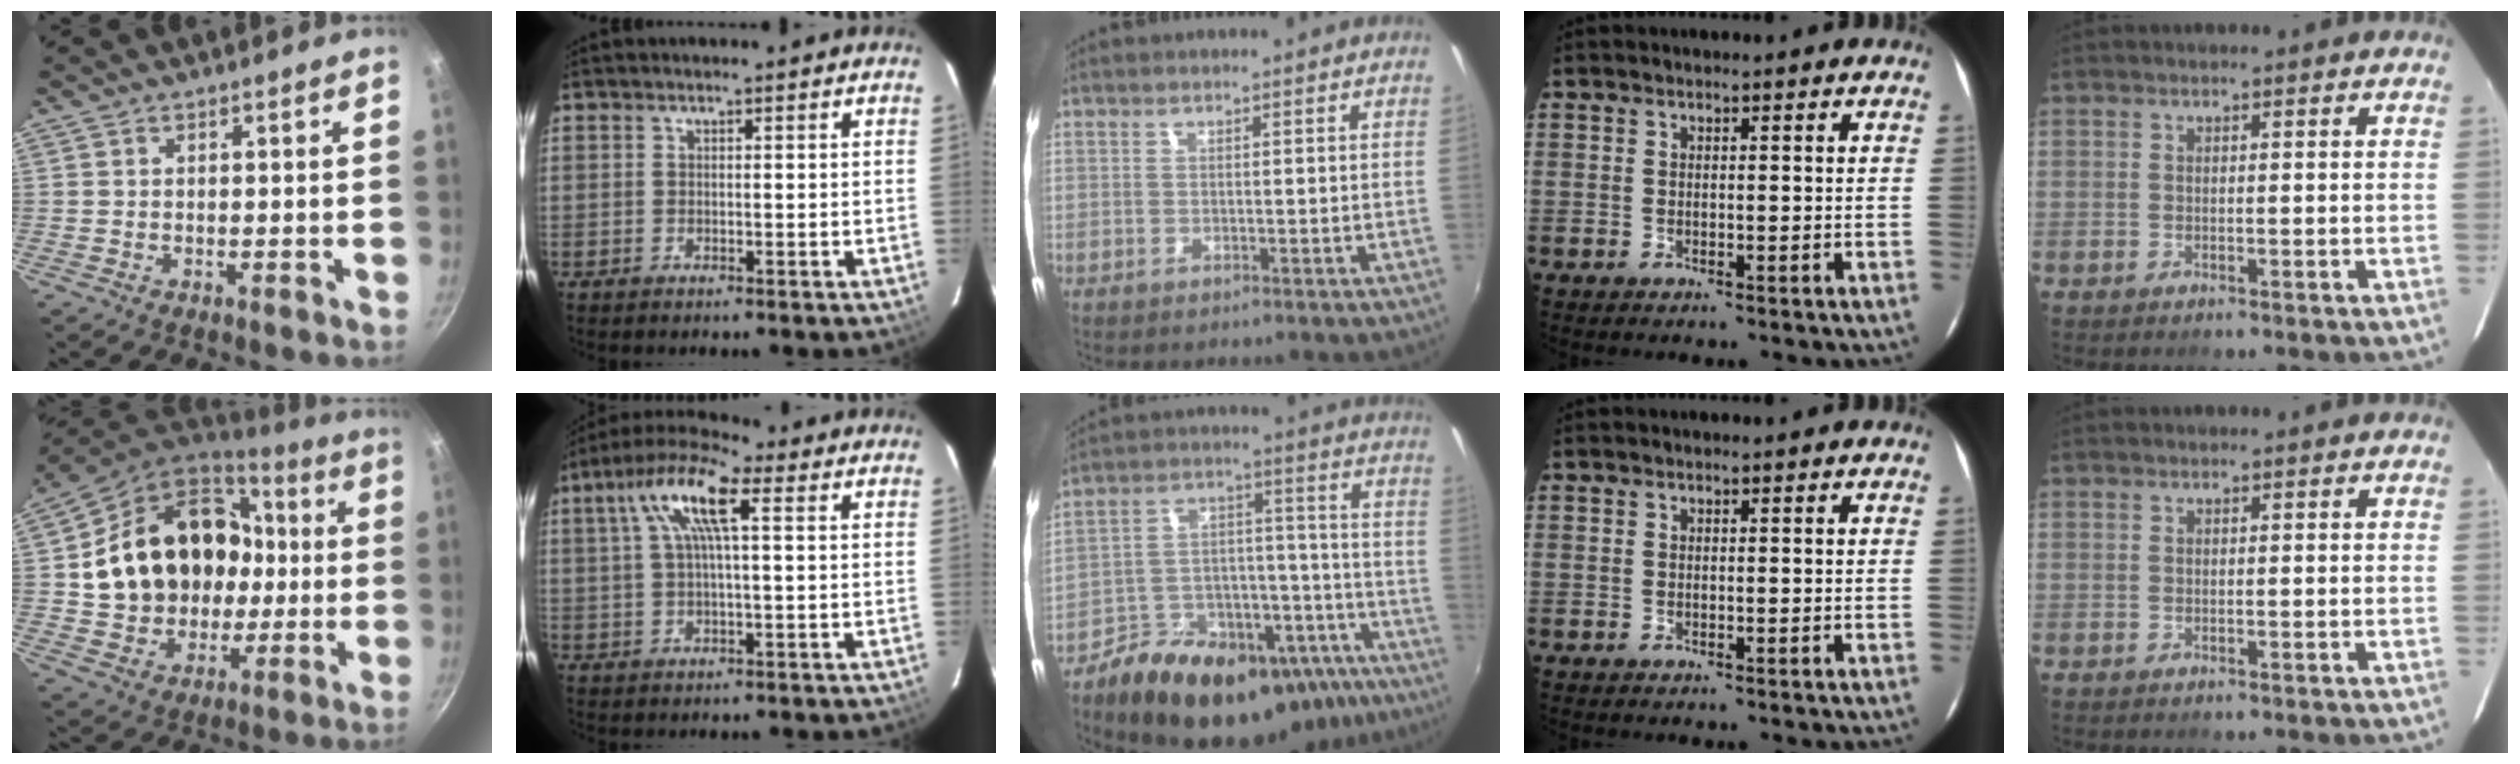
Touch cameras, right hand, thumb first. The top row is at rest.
{"thumb": {"total": 24.5, "force": [1.7, 19.5, 14.6], "torque": [-0.234, 0.043, 0.046]}, "index": {"total": 10.4, "force": [3.2, 2.7, 9.5], "torque": [-0.184, 0.029, 0.054]}, "middle": {"total": 26.8, "force": [-18.8, 12.8, 14.1], "torque": [-0.225, 0.031, -0.246]}}